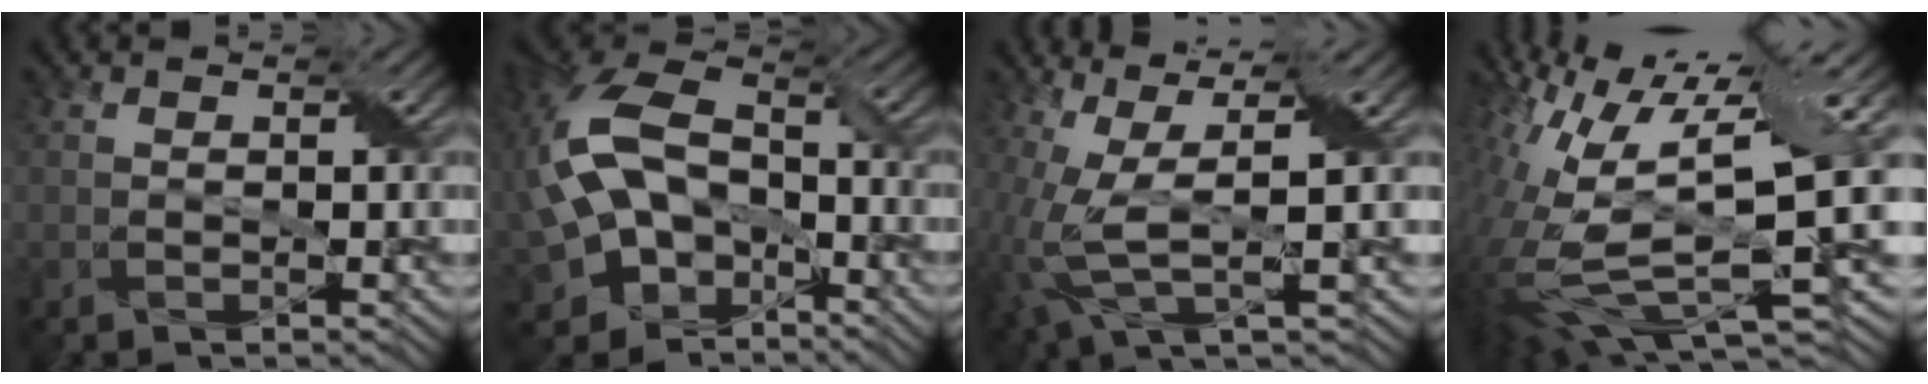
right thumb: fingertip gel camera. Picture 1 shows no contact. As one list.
[{"total": 16.1, "force": [-2.1, 11.2, 11.4], "torque": [-0.272, -0.011, -0.032]}, {"total": 9.2, "force": [-0.8, 3.1, 8.6], "torque": [-0.205, -0.002, -0.013]}, {"total": 15.3, "force": [1.0, 4.5, 14.6], "torque": [-0.325, -0.014, 0.041]}]